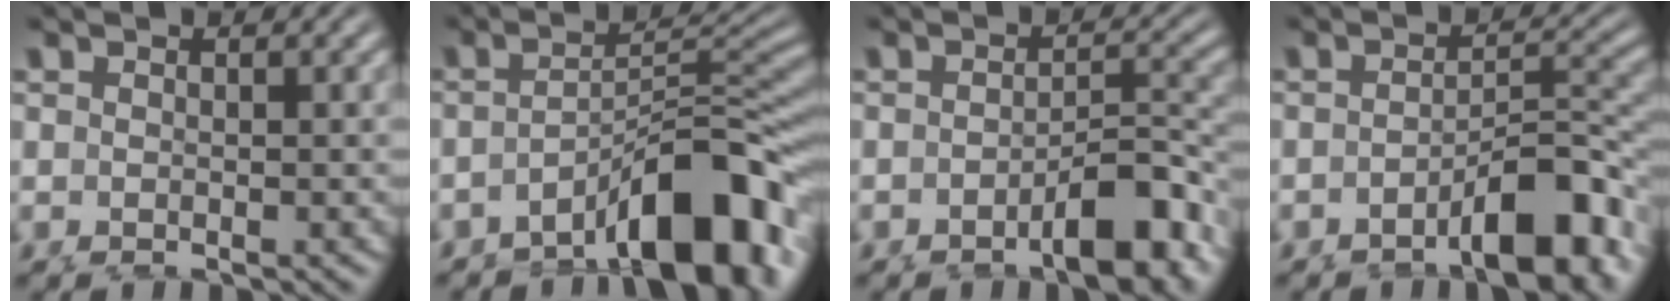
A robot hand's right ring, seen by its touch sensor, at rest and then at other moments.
{"total": 8.8, "force": [-5.0, 2.6, 6.7], "torque": [-0.092, -0.022, -0.066]}
{"total": 4.5, "force": [-2.8, 0.8, 3.4], "torque": [-0.035, 0.001, -0.047]}
{"total": 5.6, "force": [-3.5, 1.2, 4.2], "torque": [-0.042, 0.002, -0.057]}